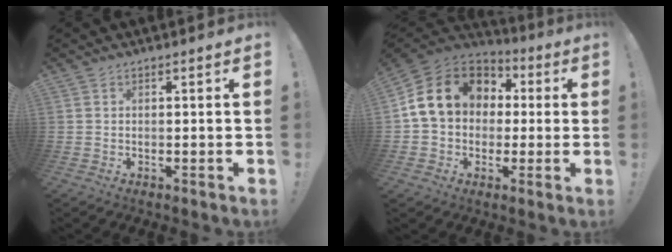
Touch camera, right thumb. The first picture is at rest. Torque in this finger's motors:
{"motor_torque": [2.27, 2.27, 0.99, -0.71, 0.25]}